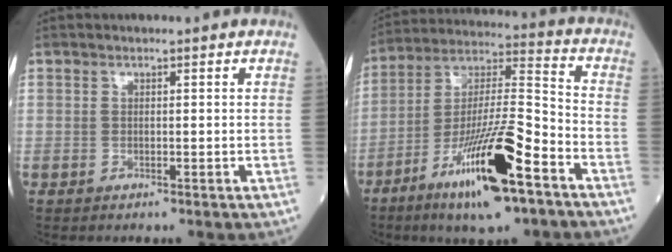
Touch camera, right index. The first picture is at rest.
{"total": 18.5, "force": [-9.9, 2.5, 15.5], "torque": [-0.298, -0.024, -0.169]}